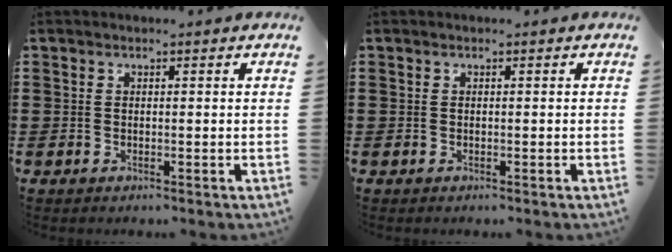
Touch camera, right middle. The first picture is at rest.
{"total": 0.0}